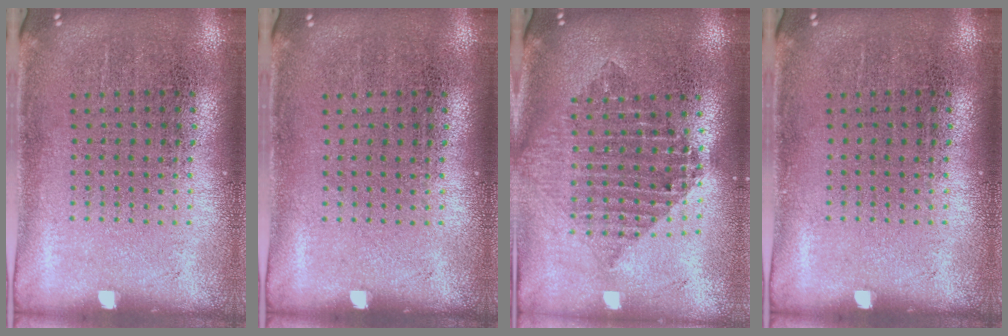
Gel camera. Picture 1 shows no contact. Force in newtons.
{"total": 0.0}
{"total": 2.1, "press": 1.7, "slide": 1.2}
{"total": 0.0}